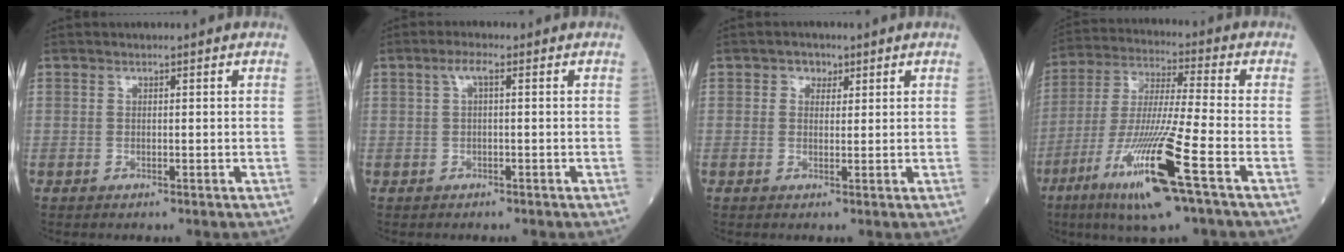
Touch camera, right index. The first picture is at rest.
{"total": 2.0, "force": [0.4, 0.5, 1.9], "torque": [-0.041, 0.010, 0.006]}
{"total": 1.7, "force": [0.8, 1.4, 0.6], "torque": [-0.007, 0.004, 0.008]}
{"total": 16.5, "force": [-7.6, -0.2, 14.6], "torque": [-0.310, -0.033, -0.138]}